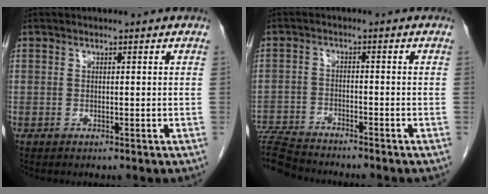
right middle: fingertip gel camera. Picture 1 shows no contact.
{"total": 9.4, "force": [-9.1, 0.5, 2.4], "torque": [-0.048, -0.006, -0.159]}